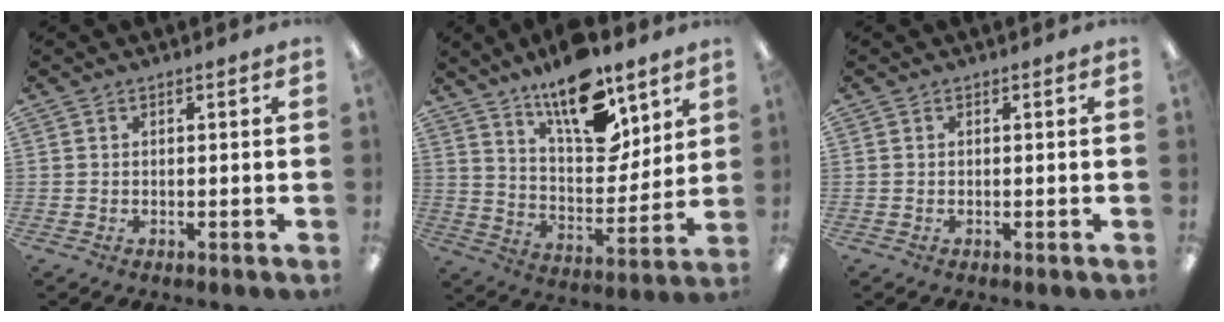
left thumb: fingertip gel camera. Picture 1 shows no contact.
{"total": 16.9, "force": [11.8, 7.2, 9.6], "torque": [-0.154, -0.072, 0.205]}
{"total": 0.0}